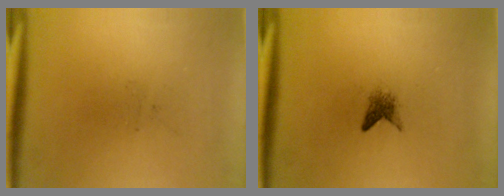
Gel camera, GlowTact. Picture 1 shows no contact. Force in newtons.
{"total": 1.5}